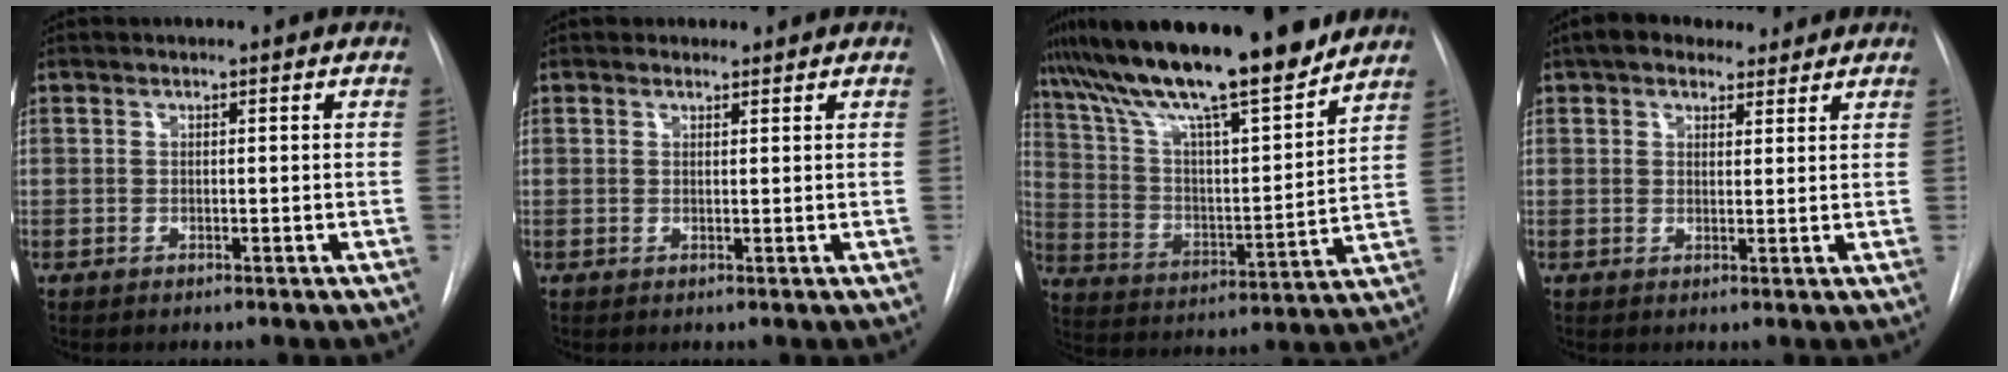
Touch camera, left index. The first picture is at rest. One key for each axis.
{"total": 0.9, "fx": 0.8, "fy": 0.5, "fz": -0.1, "tx": 0.000, "ty": 0.001, "tz": 0.009}
{"total": 22.2, "fx": 18.0, "fy": 2.7, "fz": 12.8, "tx": -0.228, "ty": 0.010, "tz": 0.299}
{"total": 8.2, "fx": 6.6, "fy": 3.7, "fz": 3.2, "tx": -0.041, "ty": 0.031, "tz": 0.102}